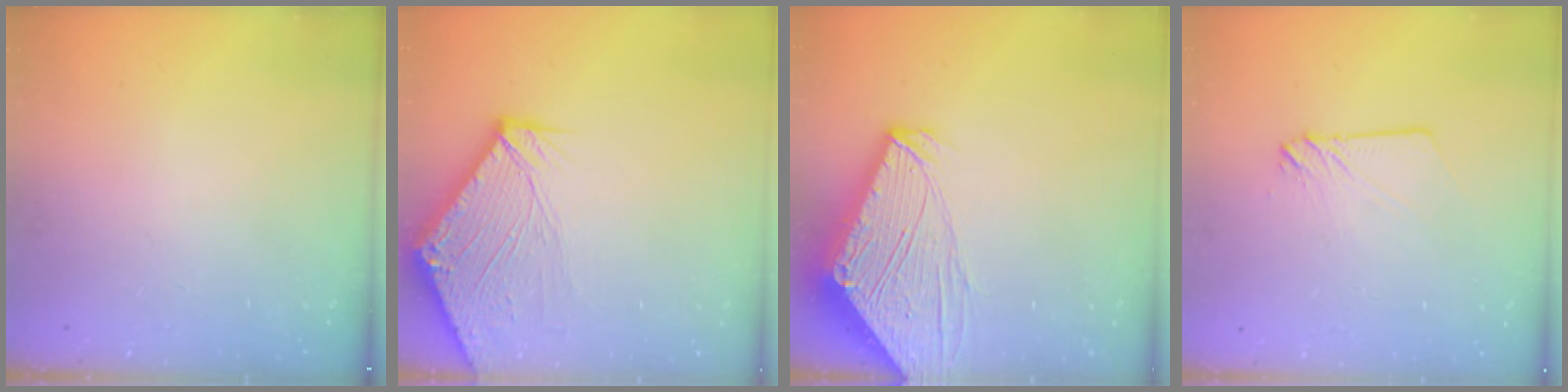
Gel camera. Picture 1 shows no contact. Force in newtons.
{"total": 9.6, "press": 9.5, "slide": 1.2}
{"total": 13.1, "press": 13.0, "slide": 1.8}
{"total": 4.1, "press": 4.1, "slide": 0.4}